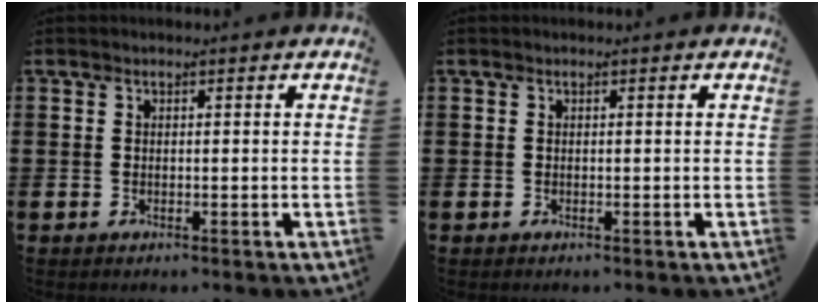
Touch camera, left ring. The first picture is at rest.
{"total": 0.0}